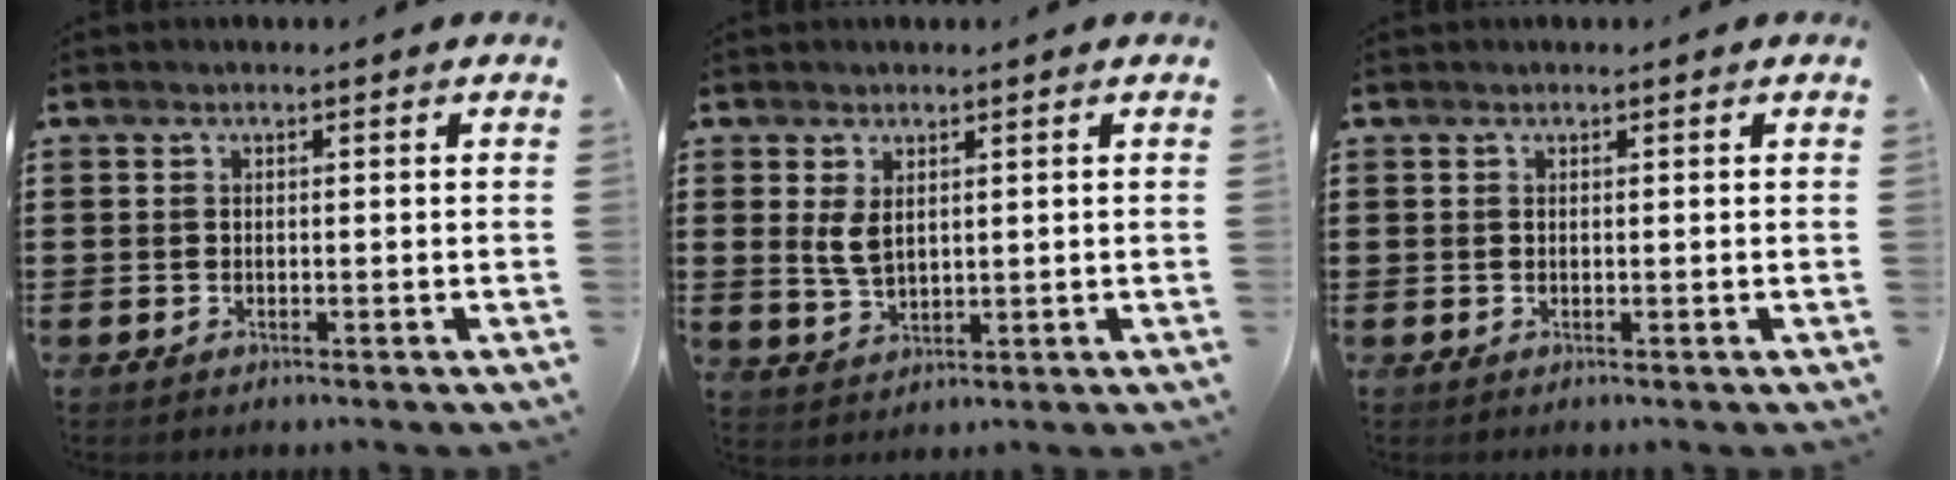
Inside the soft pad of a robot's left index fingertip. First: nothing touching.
{"total": 3.5, "force": [1.5, 2.0, 2.5], "torque": [-0.063, 0.002, 0.025]}
{"total": 0.0}